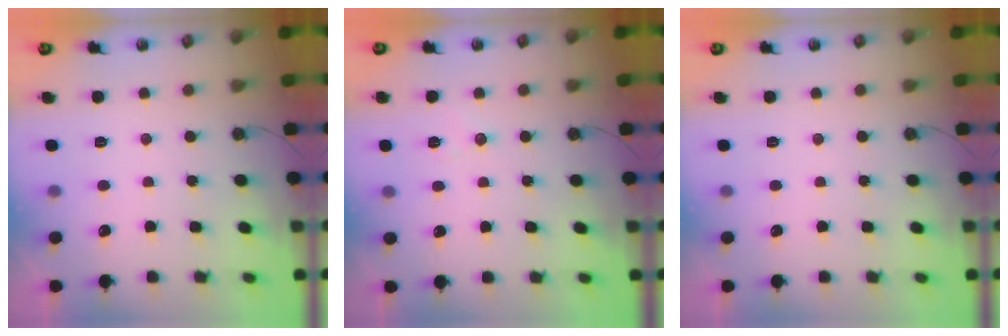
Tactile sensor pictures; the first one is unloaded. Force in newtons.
{"total": 6.1, "press": 5.9, "slide": 1.2}
{"total": 0.0}